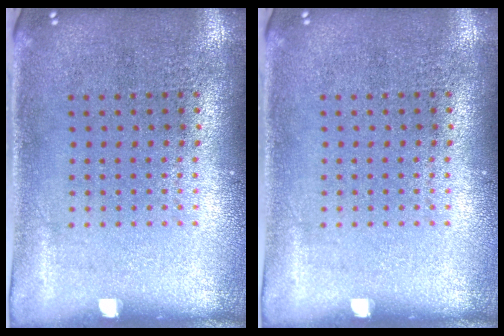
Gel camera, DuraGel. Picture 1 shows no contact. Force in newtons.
{"total": 0.0}